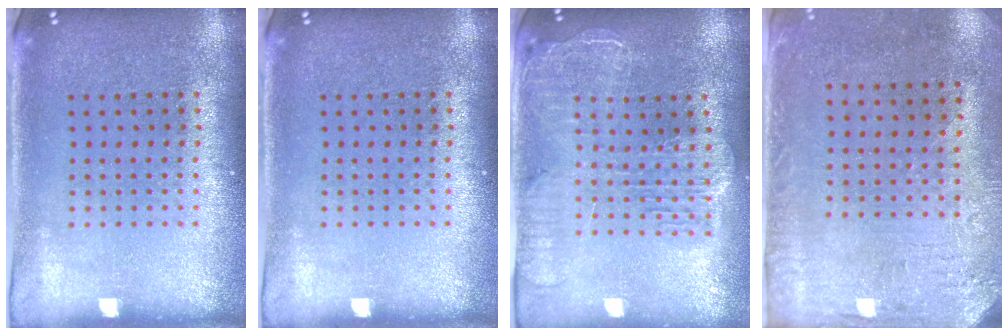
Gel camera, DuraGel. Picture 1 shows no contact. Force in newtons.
{"total": 0.0}
{"total": 2.5, "press": 2.2, "slide": 1.2}
{"total": 3.2, "press": 2.5, "slide": 2.0}